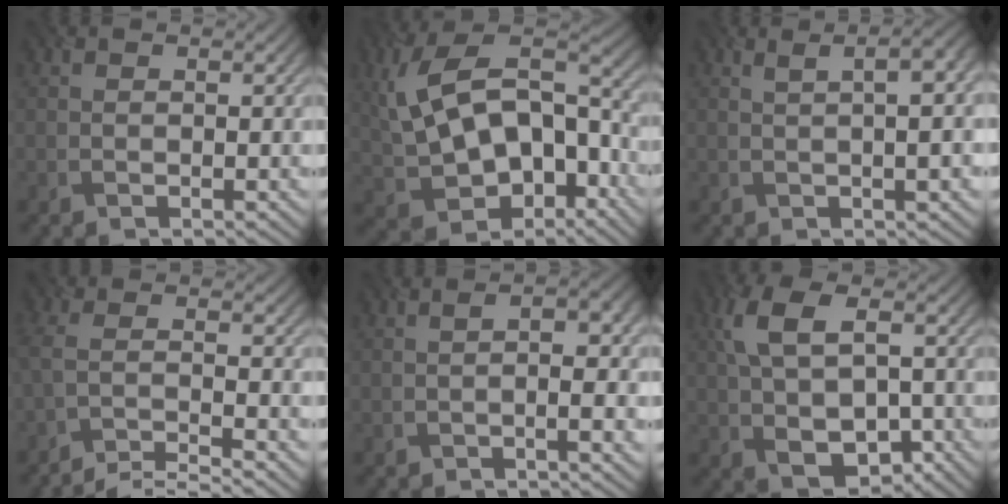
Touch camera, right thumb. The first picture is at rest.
{"total": 14.8, "force": [-0.7, 9.3, 11.4], "torque": [-0.233, 0.005, -0.011]}
{"total": 6.7, "force": [1.2, 2.0, 6.3], "torque": [-0.059, 0.024, 0.011]}
{"total": 5.6, "force": [-4.5, 1.0, 3.2], "torque": [-0.051, -0.003, -0.089]}
{"total": 4.6, "force": [-0.5, 1.4, 4.3], "torque": [-0.060, -0.001, -0.003]}
{"total": 10.4, "force": [-0.4, 6.3, 8.2], "torque": [-0.180, -0.003, -0.004]}